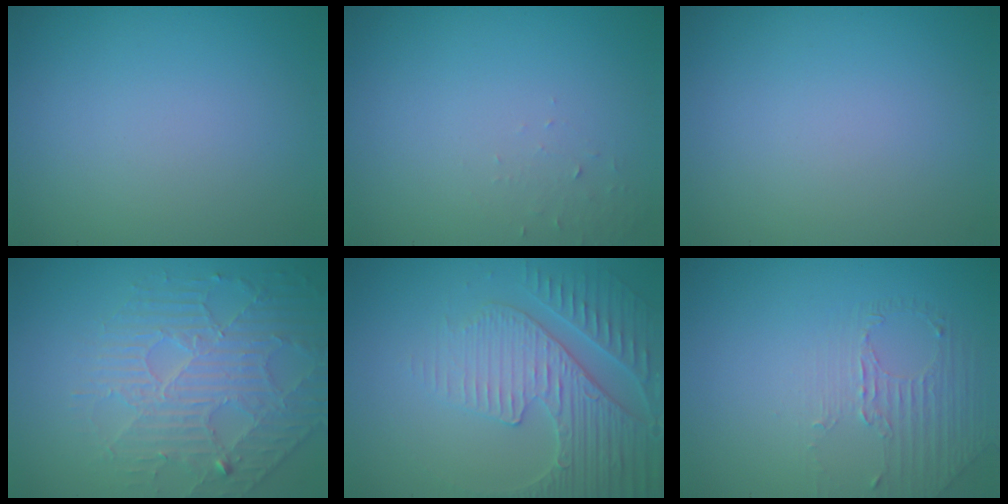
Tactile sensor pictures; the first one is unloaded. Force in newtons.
{"total": 1.0, "press": 0.9, "slide": 0.1}
{"total": 0.0}
{"total": 4.2, "press": 3.9, "slide": 1.5}
{"total": 4.3, "press": 4.2, "slide": 0.8}
{"total": 1.4, "press": 0.8, "slide": 1.1}